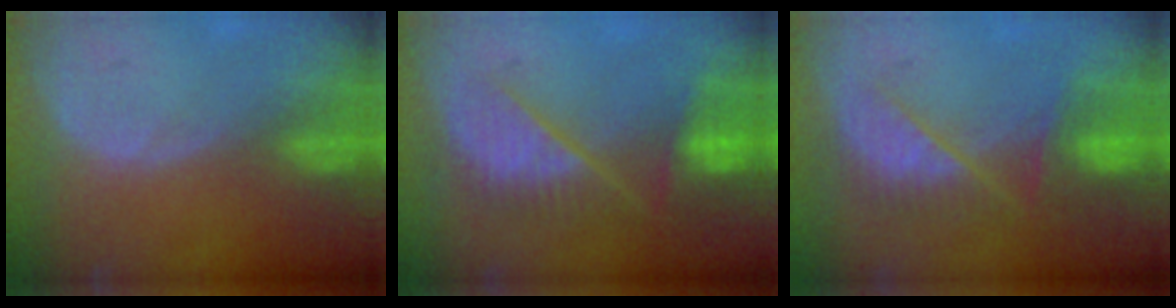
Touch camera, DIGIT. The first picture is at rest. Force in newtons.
{"total": 9.7, "press": 8.3, "slide": 5.0}
{"total": 7.5, "press": 7.2, "slide": 2.0}